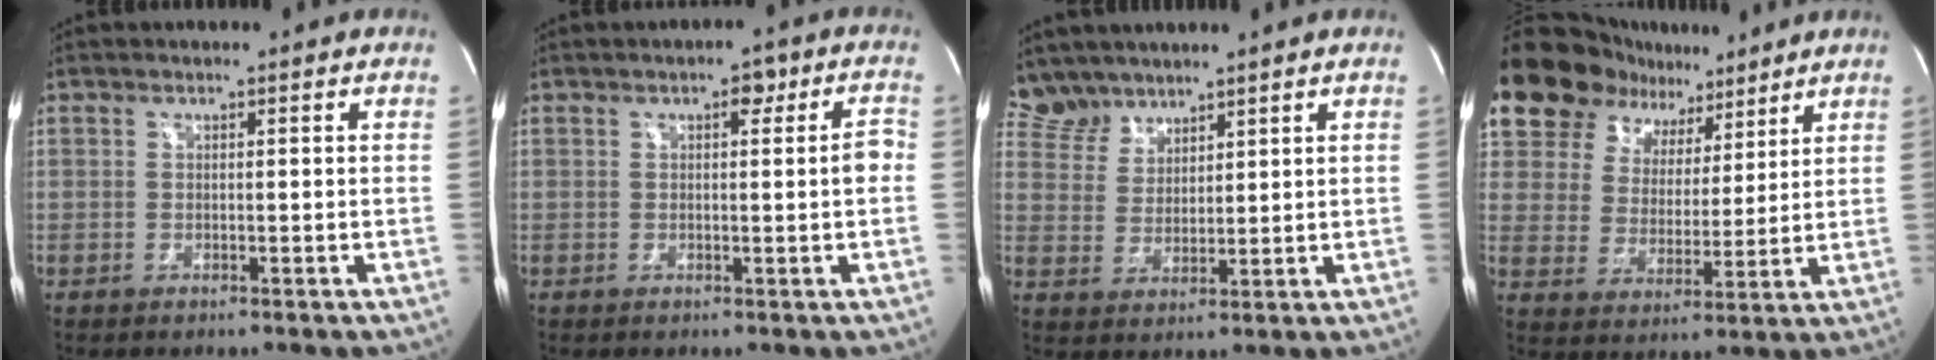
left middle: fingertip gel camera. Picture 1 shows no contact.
{"total": 4.4, "force": [0.7, 1.3, 4.1], "torque": [-0.053, 0.016, 0.007]}
{"total": 5.0, "force": [4.5, 2.1, -0.3], "torque": [0.006, 0.006, 0.101]}
{"total": 15.0, "force": [11.4, 8.7, 4.7], "torque": [-0.074, 0.039, 0.192]}